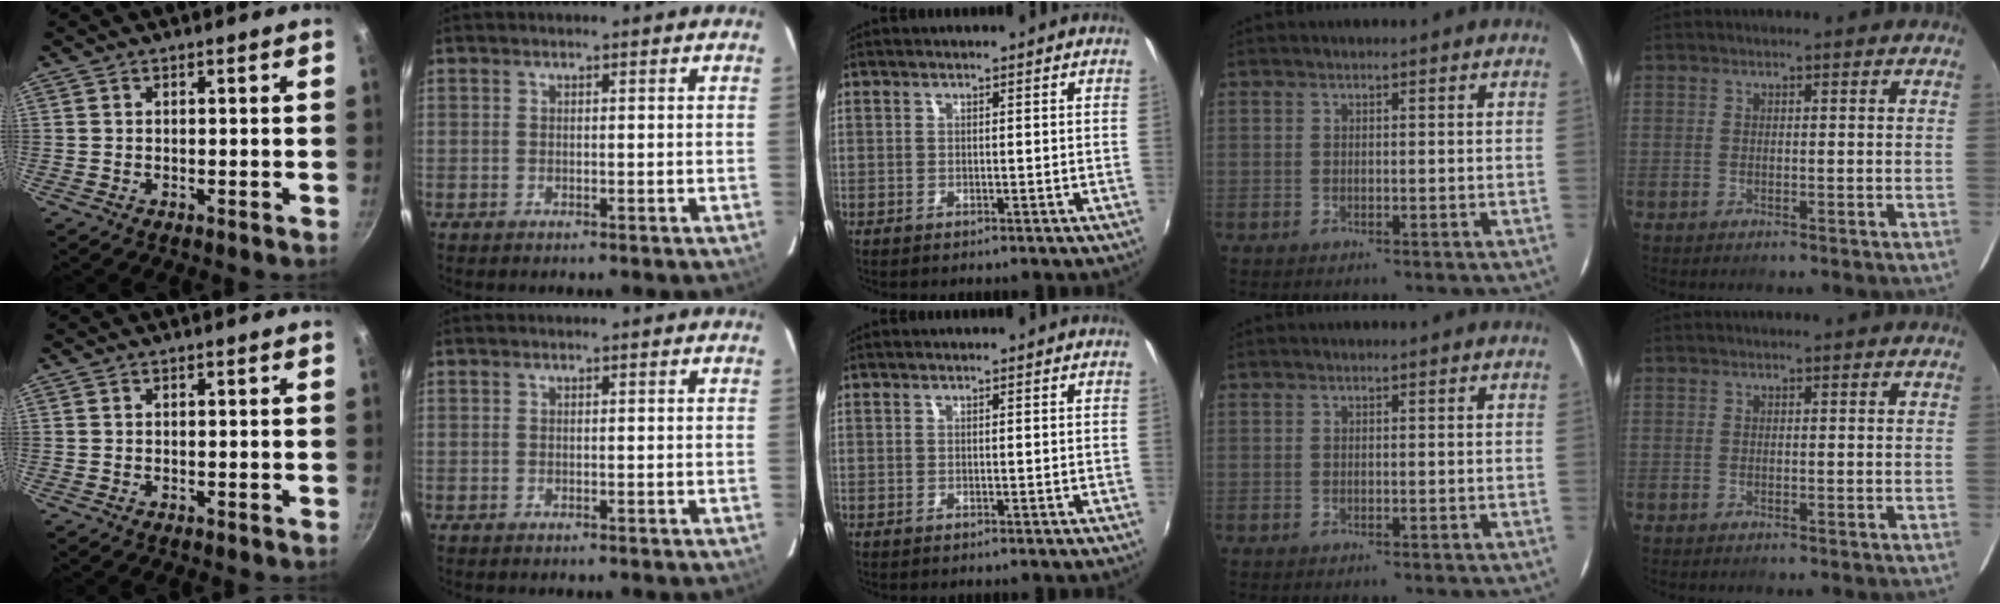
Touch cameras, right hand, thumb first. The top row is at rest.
{}